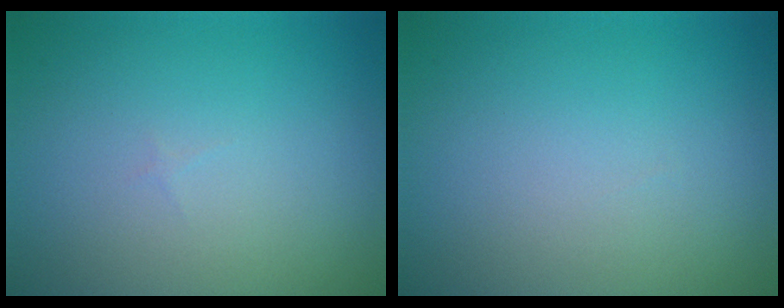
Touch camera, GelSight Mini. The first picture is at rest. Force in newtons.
{"total": 0.0}